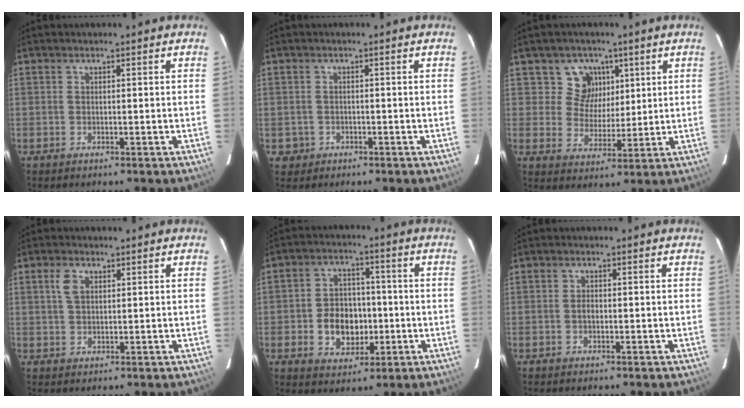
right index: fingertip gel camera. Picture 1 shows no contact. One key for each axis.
{"total": 2.6, "fx": -0.8, "fy": 2.4, "fz": 0.2, "tx": -0.010, "ty": 0.005, "tz": -0.007}
{"total": 6.9, "fx": 3.0, "fy": 6.1, "fz": 1.0, "tx": -0.013, "ty": 0.000, "tz": 0.050}
{"total": 3.3, "fx": 1.2, "fy": 2.1, "fz": 2.2, "tx": -0.043, "ty": 0.007, "tz": 0.023}
{"total": 9.5, "fx": -2.0, "fy": 7.5, "fz": 5.4, "tx": -0.115, "ty": 0.018, "tz": -0.020}
{"total": 1.1, "fx": -0.3, "fy": 0.8, "fz": 0.8, "tx": -0.015, "ty": 0.003, "tz": -0.006}